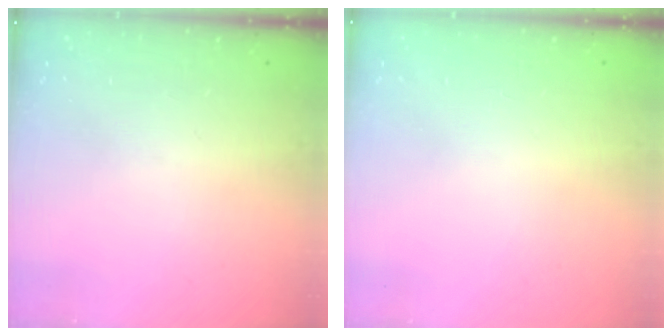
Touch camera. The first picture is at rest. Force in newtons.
{"total": 2.6, "press": 2.6, "slide": 0.2}